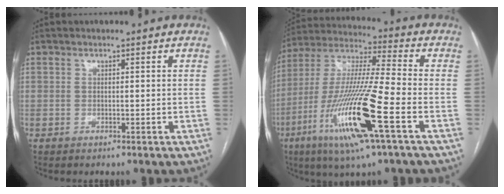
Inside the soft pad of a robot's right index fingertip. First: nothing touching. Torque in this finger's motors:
{"motor_torque": [2.14, 0.00, 1.05, 0.21]}